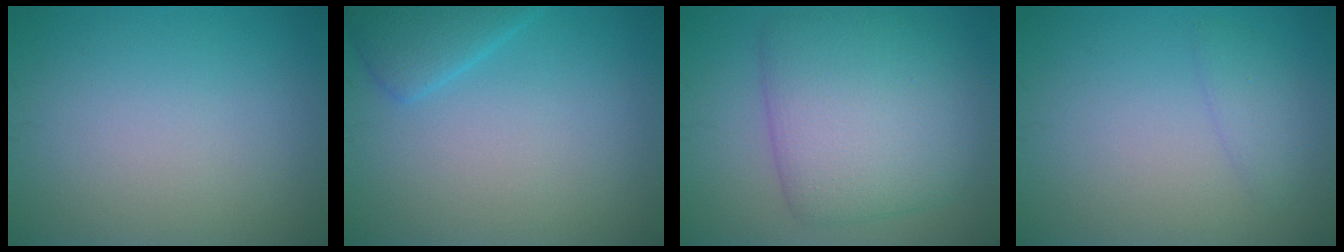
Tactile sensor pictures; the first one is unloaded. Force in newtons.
{"total": 2.7, "press": 2.7, "slide": 0.2}
{"total": 8.5, "press": 8.5, "slide": 0.3}
{"total": 1.5, "press": 1.5, "slide": 0.2}